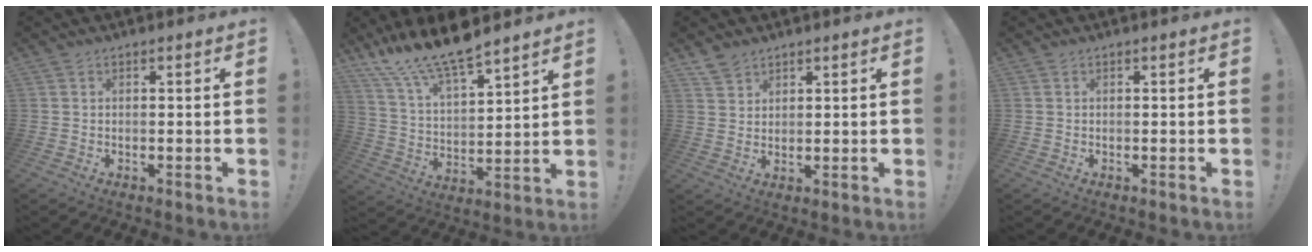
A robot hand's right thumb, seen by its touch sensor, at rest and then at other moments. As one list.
[{"total": 14.0, "force": [11.7, 3.1, 7.1], "torque": [-0.143, -0.088, 0.210]}, {"total": 3.9, "force": [3.2, 2.1, 0.7], "torque": [-0.014, -0.016, 0.061]}, {"total": 0.0}]